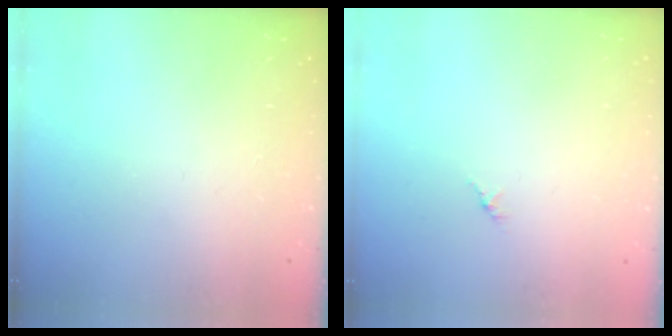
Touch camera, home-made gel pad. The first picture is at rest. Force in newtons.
{"total": 1.4, "press": 1.4, "slide": 0.4}